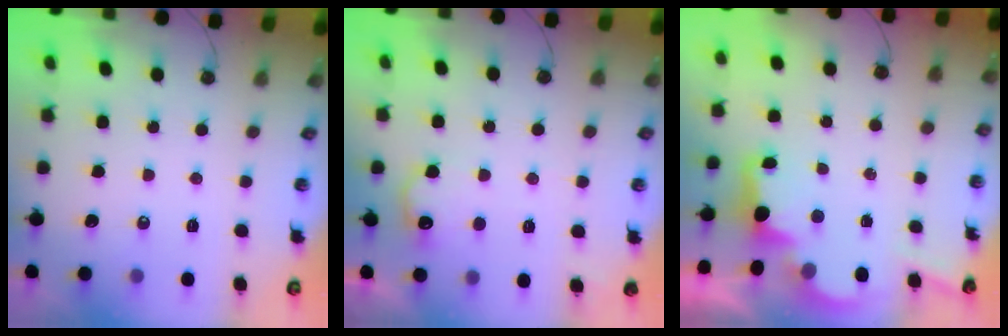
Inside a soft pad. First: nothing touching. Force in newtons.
{"total": 10.4, "press": 10.4, "slide": 0.4}
{"total": 2.5, "press": 2.4, "slide": 0.8}